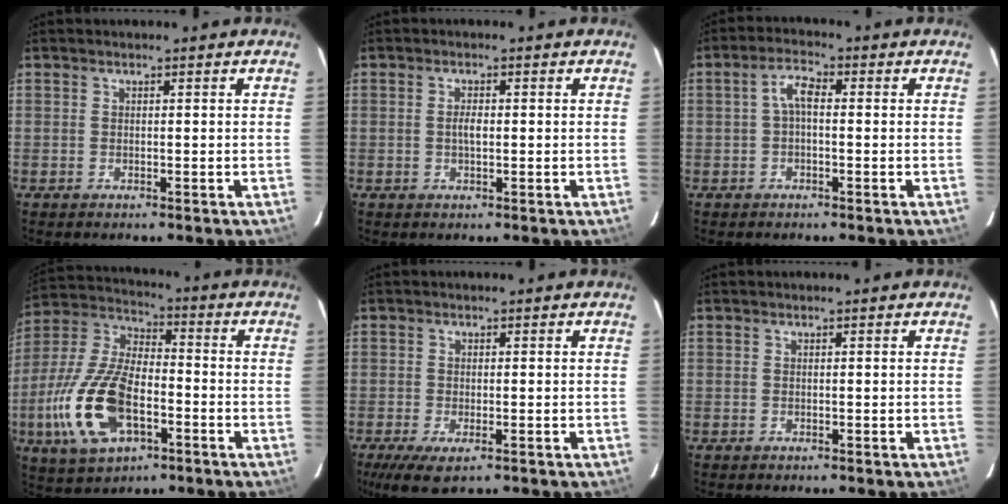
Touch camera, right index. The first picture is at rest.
{"total": 1.8, "force": [-0.1, 0.7, 1.6], "torque": [-0.031, 0.003, -0.003]}
{"total": 3.4, "force": [-0.2, 1.5, 3.1], "torque": [-0.062, 0.015, -0.004]}
{"total": 18.5, "force": [-6.2, 9.3, 14.8], "torque": [-0.335, -0.007, -0.112]}
{"total": 5.8, "force": [-3.1, 2.0, 4.5], "torque": [-0.094, -0.025, -0.049]}
{"total": 0.0}